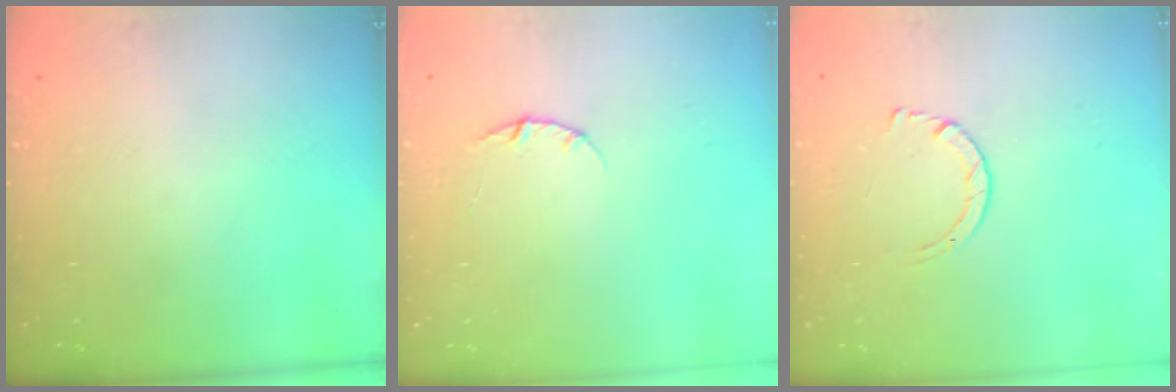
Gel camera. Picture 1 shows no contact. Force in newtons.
{"total": 2.8, "press": 2.8, "slide": 0.4}
{"total": 2.7, "press": 2.7, "slide": 0.3}